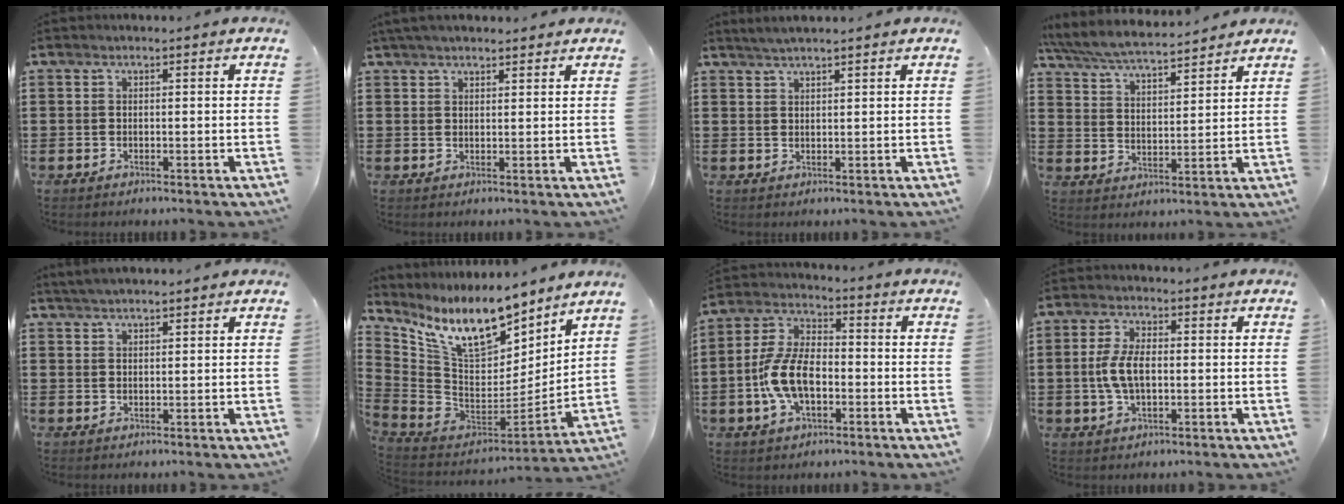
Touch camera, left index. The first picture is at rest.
{"total": 2.8, "force": [2.5, 0.6, 1.0], "torque": [-0.026, 0.002, 0.048]}
{"total": 1.8, "force": [1.7, -0.1, 0.7], "torque": [-0.015, 0.001, 0.031]}
{"total": 6.3, "force": [5.9, 0.4, 2.0], "torque": [-0.063, -0.031, 0.104]}
{"total": 2.0, "force": [1.9, 0.1, 0.5], "torque": [-0.013, 0.004, 0.037]}
{"total": 13.9, "force": [9.6, 5.0, 8.7], "torque": [-0.195, -0.061, 0.168]}
{"total": 10.0, "force": [-2.3, 5.4, 8.1], "torque": [-0.193, 0.000, -0.048]}
{"total": 6.0, "force": [-0.2, 2.8, 5.3], "torque": [-0.120, 0.000, -0.010]}